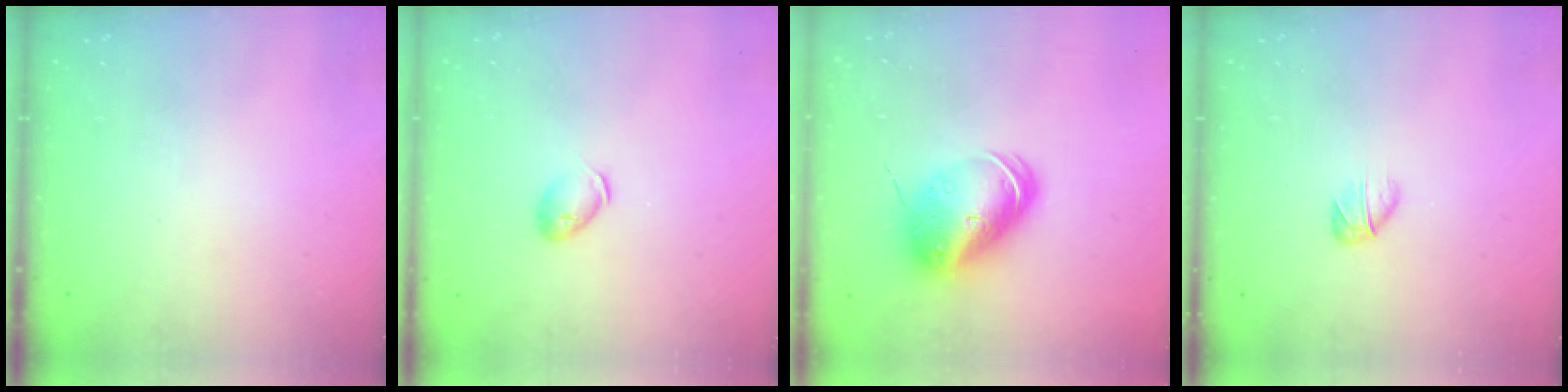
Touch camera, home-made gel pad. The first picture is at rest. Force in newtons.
{"total": 6.5, "press": 6.3, "slide": 1.5}
{"total": 12.8, "press": 12.8, "slide": 1.1}
{"total": 3.2, "press": 3.0, "slide": 0.9}